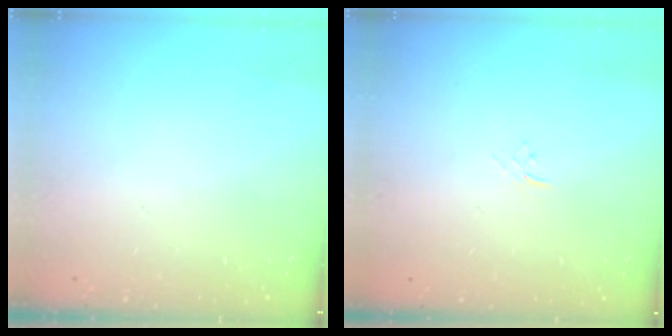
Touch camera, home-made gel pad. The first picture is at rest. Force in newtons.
{"total": 2.9, "press": 2.9, "slide": 0.3}